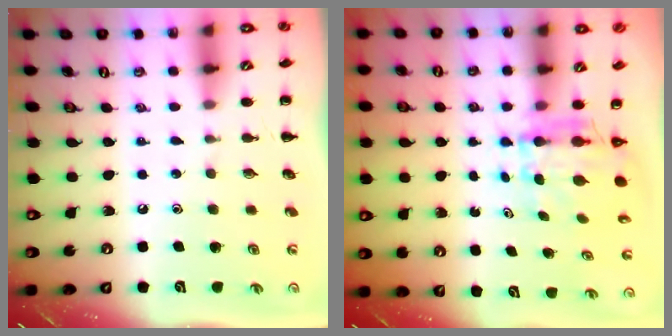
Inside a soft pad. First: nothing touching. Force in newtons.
{"total": 5.3, "press": 5.1, "slide": 1.2}